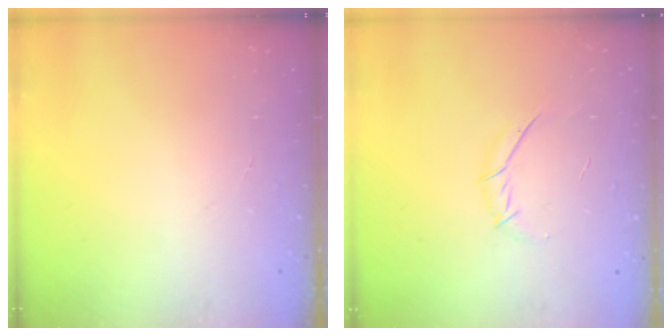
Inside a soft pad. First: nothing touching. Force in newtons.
{"total": 5.5, "press": 5.4, "slide": 0.8}